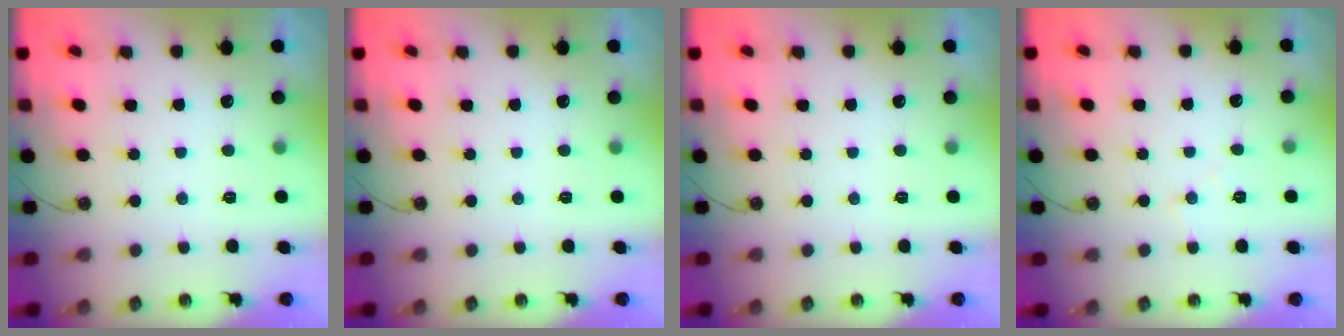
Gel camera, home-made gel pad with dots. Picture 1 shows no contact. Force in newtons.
{"total": 0.0}
{"total": 0.0}
{"total": 5.7, "press": 5.7, "slide": 0.9}